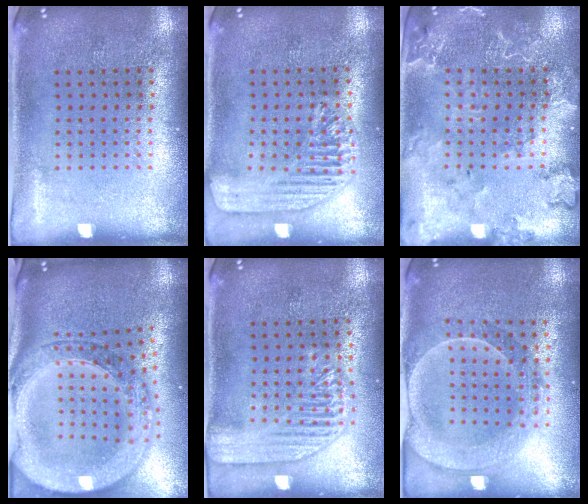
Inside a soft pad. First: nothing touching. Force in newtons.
{"total": 1.6, "press": 1.5, "slide": 0.6}
{"total": 2.3, "press": 2.2, "slide": 0.4}
{"total": 3.7, "press": 2.9, "slide": 2.2}
{"total": 2.0, "press": 1.8, "slide": 0.7}
{"total": 2.2, "press": 2.1, "slide": 0.9}